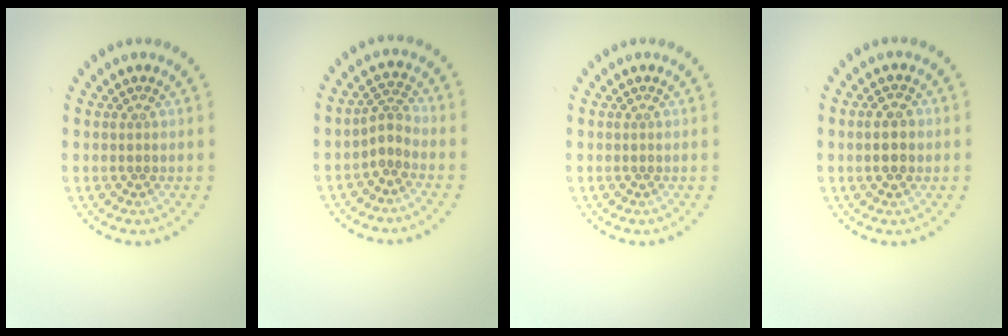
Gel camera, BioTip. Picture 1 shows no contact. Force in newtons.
{"total": 1.8, "press": 1.3, "slide": 1.3}
{"total": 0.0}
{"total": 2.2, "press": 2.2, "slide": 0.1}